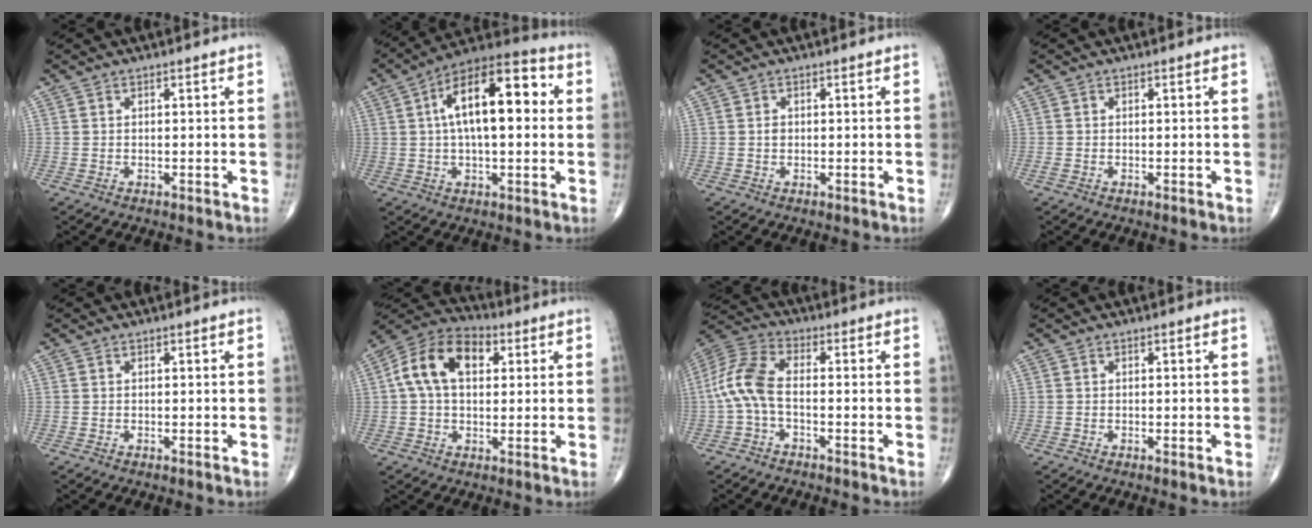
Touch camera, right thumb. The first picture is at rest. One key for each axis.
{"total": 17.6, "fx": 3.0, "fy": 7.8, "fz": 15.5, "tx": -0.232, "ty": 0.031, "tz": 0.038}
{"total": 0.9, "fx": 0.0, "fy": 0.7, "fz": 0.5, "tx": -0.006, "ty": 0.002, "tz": -0.001}
{"total": 0.7, "fx": -0.3, "fy": 0.2, "fz": 0.6, "tx": -0.018, "ty": -0.003, "tz": -0.008}
{"total": 0.0}
{"total": 13.0, "fx": 3.0, "fy": 8.3, "fz": 9.6, "tx": -0.164, "ty": 0.025, "tz": 0.041}
{"total": 8.9, "fx": -1.5, "fy": 4.2, "fz": 7.7, "tx": -0.176, "ty": 0.029, "tz": -0.042}
{"total": 0.6, "fx": -0.2, "fy": 0.1, "fz": 0.6, "tx": -0.013, "ty": -0.002, "tz": -0.003}